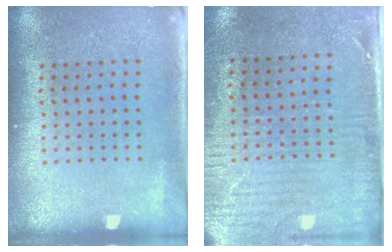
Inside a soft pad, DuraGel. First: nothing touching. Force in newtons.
{"total": 3.0, "press": 2.4, "slide": 1.7}